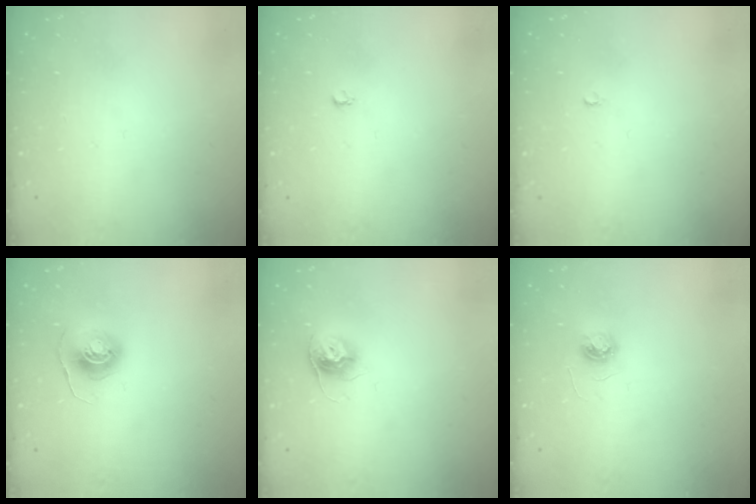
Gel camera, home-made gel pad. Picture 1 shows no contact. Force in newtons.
{"total": 2.6, "press": 2.6, "slide": 0.4}
{"total": 2.1, "press": 2.1, "slide": 0.2}
{"total": 6.1, "press": 6.1, "slide": 0.5}
{"total": 10.0, "press": 10.0, "slide": 0.6}
{"total": 3.7, "press": 3.7, "slide": 0.3}